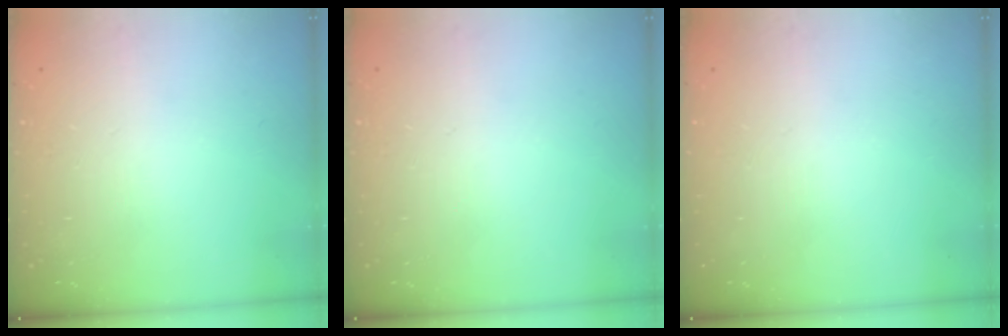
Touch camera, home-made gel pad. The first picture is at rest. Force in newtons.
{"total": 0.0}
{"total": 0.0}